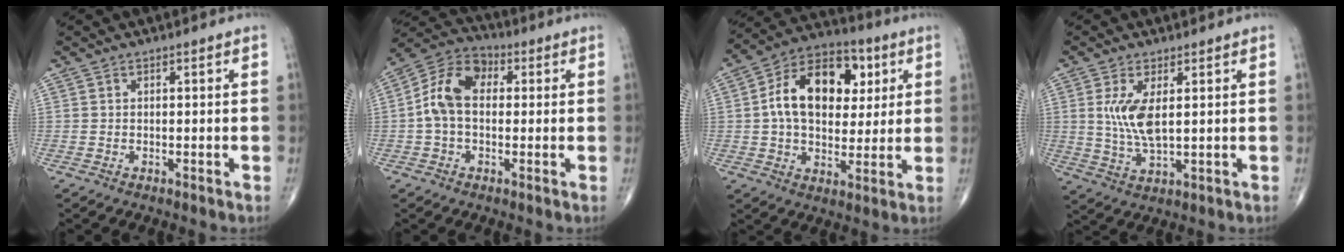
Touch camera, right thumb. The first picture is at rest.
{"total": 10.4, "force": [0.6, 7.0, 7.7], "torque": [-0.142, 0.032, 0.000]}
{"total": 17.7, "force": [3.6, 11.6, 12.8], "torque": [-0.173, 0.012, 0.053]}
{"total": 7.1, "force": [1.4, 2.7, 6.4], "torque": [-0.138, -0.016, 0.036]}